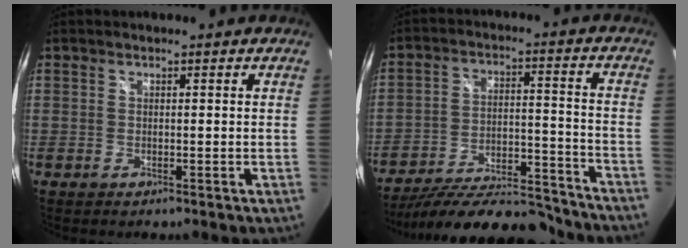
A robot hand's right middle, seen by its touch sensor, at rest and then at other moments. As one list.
[{"total": 22.6, "force": [-19.9, 5.8, 9.1], "torque": [-0.160, -0.007, -0.271]}]